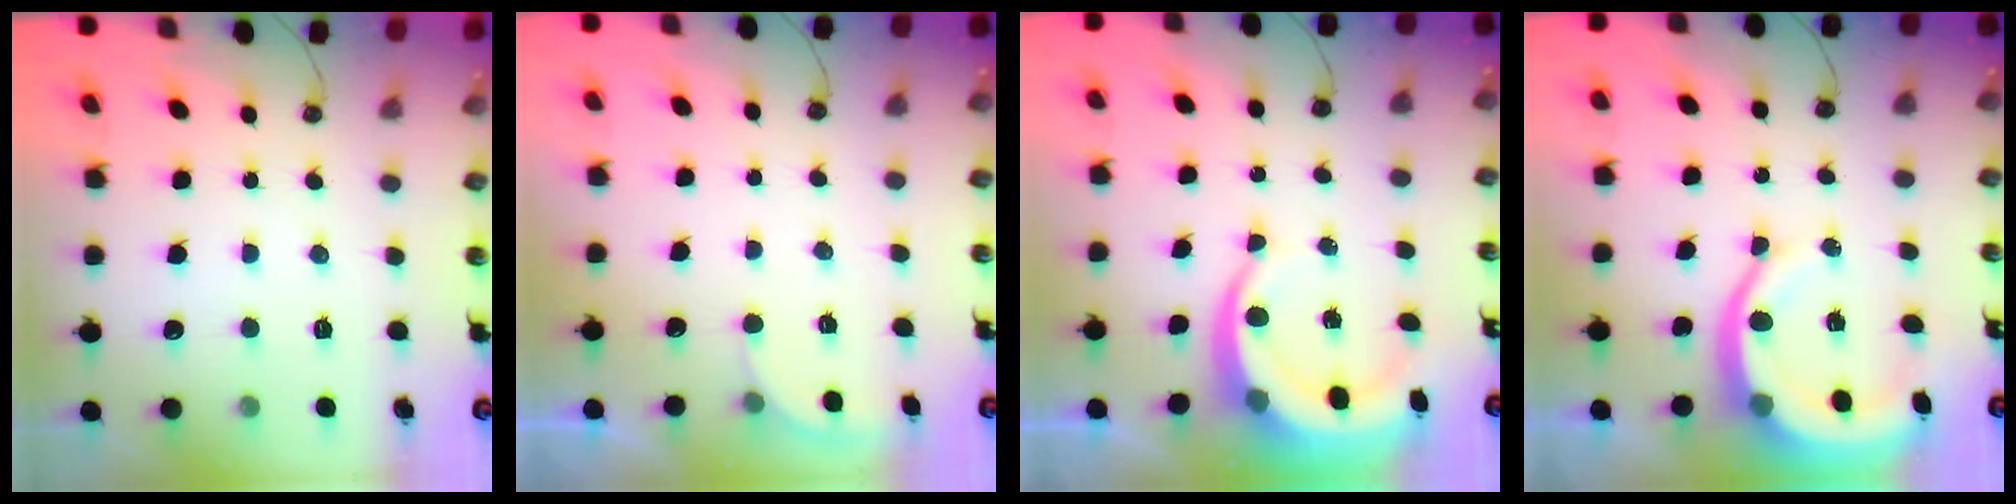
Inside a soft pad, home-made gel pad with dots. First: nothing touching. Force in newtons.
{"total": 2.1, "press": 2.1, "slide": 0.6}
{"total": 9.2, "press": 9.0, "slide": 1.8}
{"total": 10.4, "press": 10.4, "slide": 1.3}